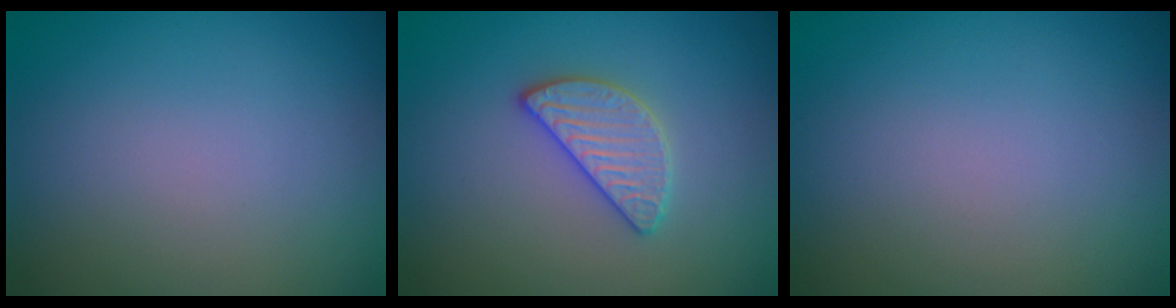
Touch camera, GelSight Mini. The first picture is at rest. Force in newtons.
{"total": 2.8, "press": 2.7, "slide": 0.5}
{"total": 0.0}